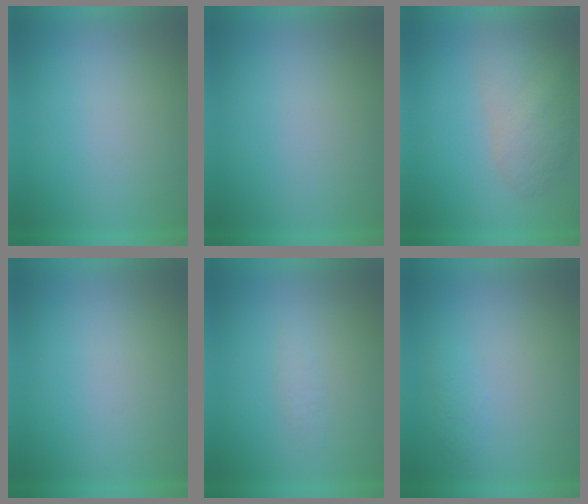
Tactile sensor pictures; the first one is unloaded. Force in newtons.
{"total": 0.0}
{"total": 5.7}
{"total": 0.0}
{"total": 1.3}
{"total": 2.1}